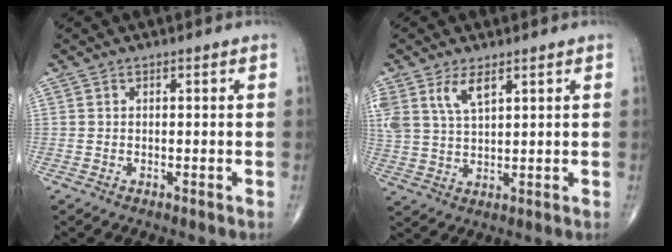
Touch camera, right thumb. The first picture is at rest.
{"total": 7.0, "force": [3.9, 3.1, 5.0], "torque": [-0.103, -0.011, 0.084]}